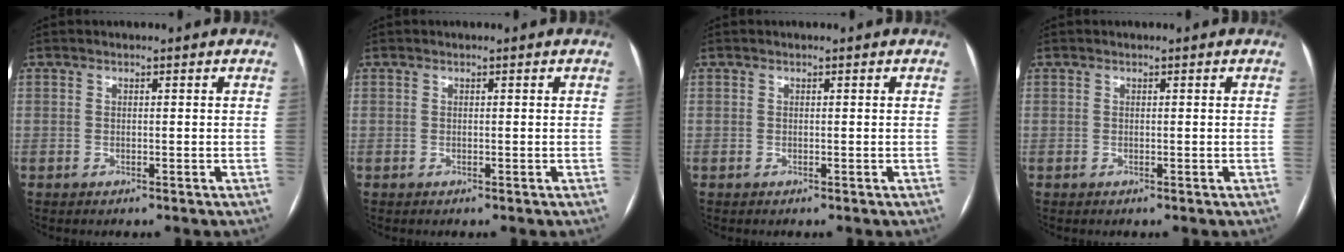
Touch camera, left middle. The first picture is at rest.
{"total": 0.0}
{"total": 0.0}
{"total": 0.0}